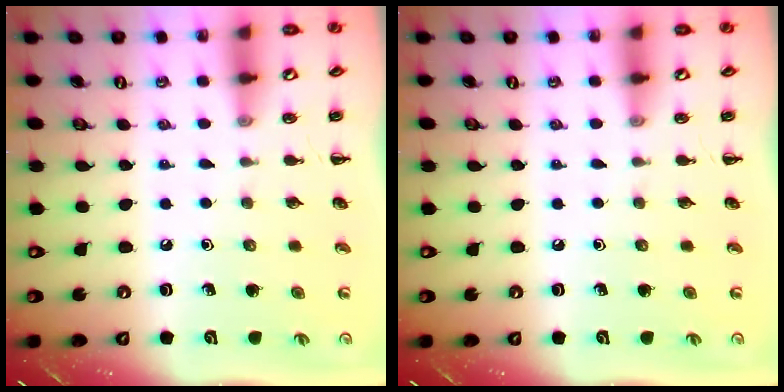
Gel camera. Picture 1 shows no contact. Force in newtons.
{"total": 0.0}